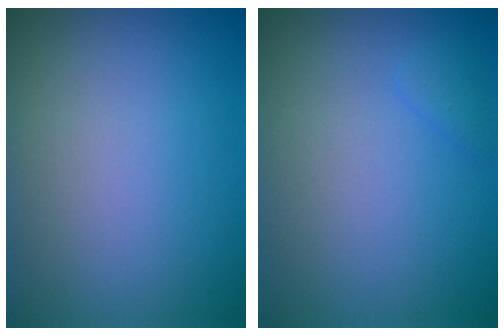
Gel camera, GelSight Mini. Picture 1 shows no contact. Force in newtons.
{"total": 0.9, "press": 0.9, "slide": 0.0}